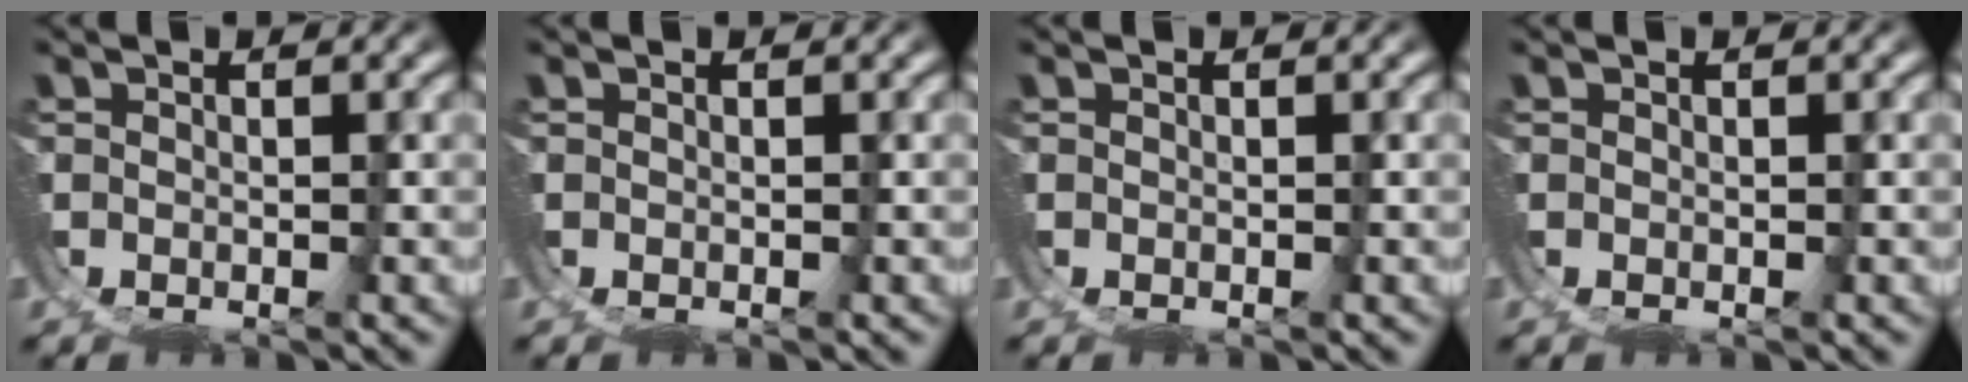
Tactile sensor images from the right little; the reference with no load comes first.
{"total": 0.0}
{"total": 0.0}
{"total": 0.0}